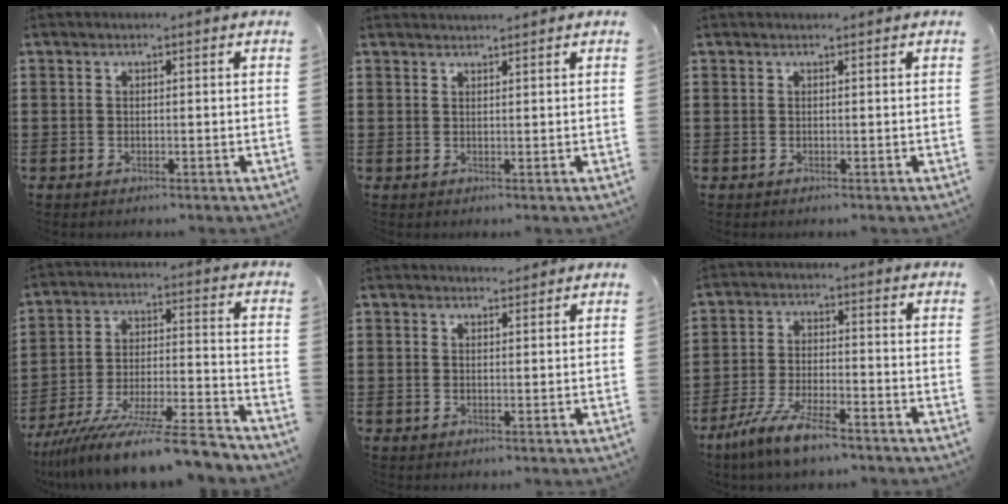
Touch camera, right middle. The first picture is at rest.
{"total": 1.2, "force": [1.2, 0.0, 0.1], "torque": [-0.004, -0.001, 0.024]}
{"total": 0.0}
{"total": 12.6, "force": [-10.9, 0.1, 6.3], "torque": [-0.100, 0.017, -0.201]}
{"total": 1.5, "force": [1.5, 0.4, 0.1], "torque": [0.002, 0.000, 0.026]}
{"total": 7.3, "force": [-5.8, 0.9, 4.3], "torque": [-0.102, -0.011, -0.113]}